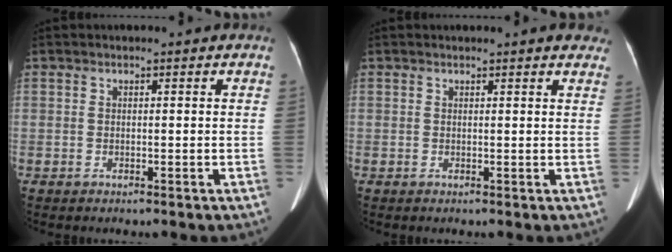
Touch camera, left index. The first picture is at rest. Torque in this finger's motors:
{"motor_torque": [-0.18, -0.07, -0.02, -0.01]}